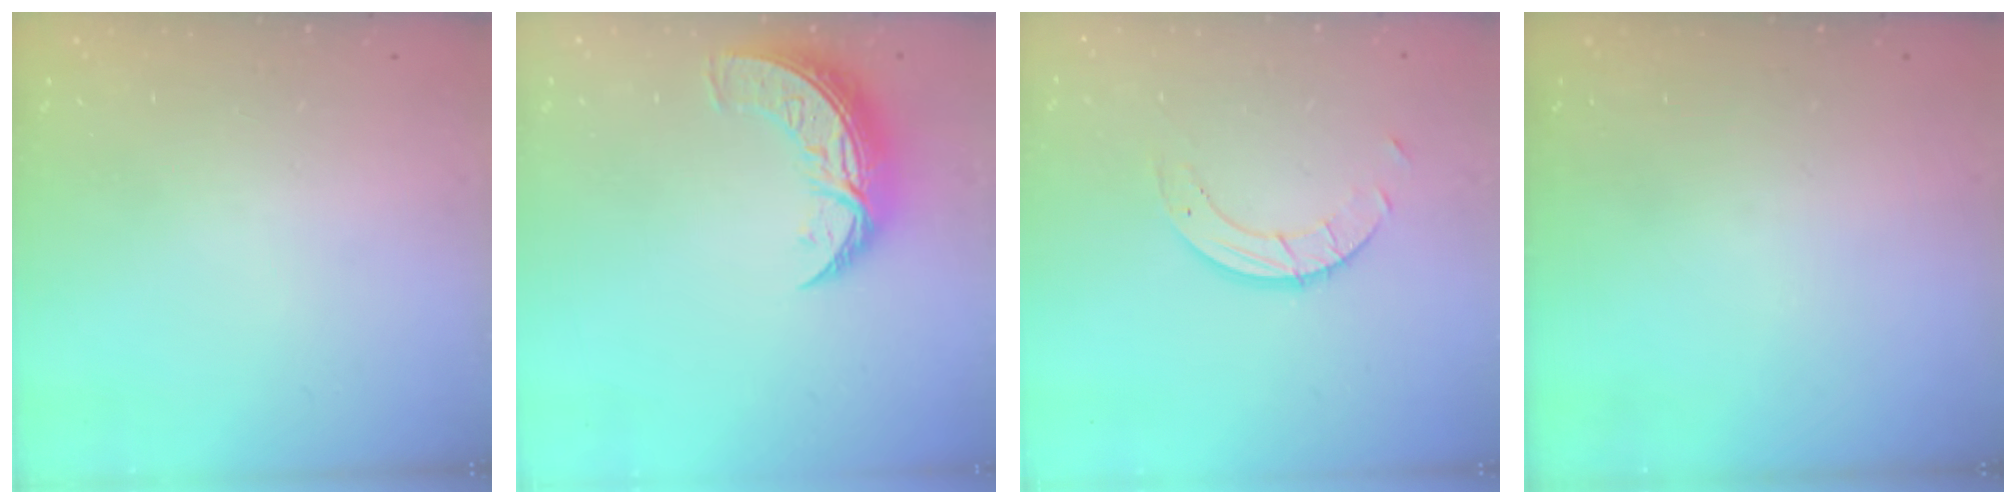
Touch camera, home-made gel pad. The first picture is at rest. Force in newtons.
{"total": 9.7, "press": 9.7, "slide": 0.8}
{"total": 4.9, "press": 4.9, "slide": 0.4}
{"total": 0.0}